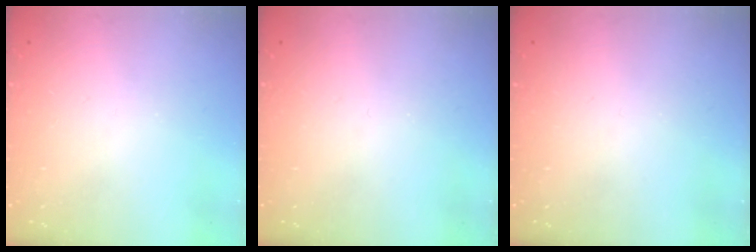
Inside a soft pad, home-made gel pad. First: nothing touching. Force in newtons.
{"total": 0.0}
{"total": 0.0}